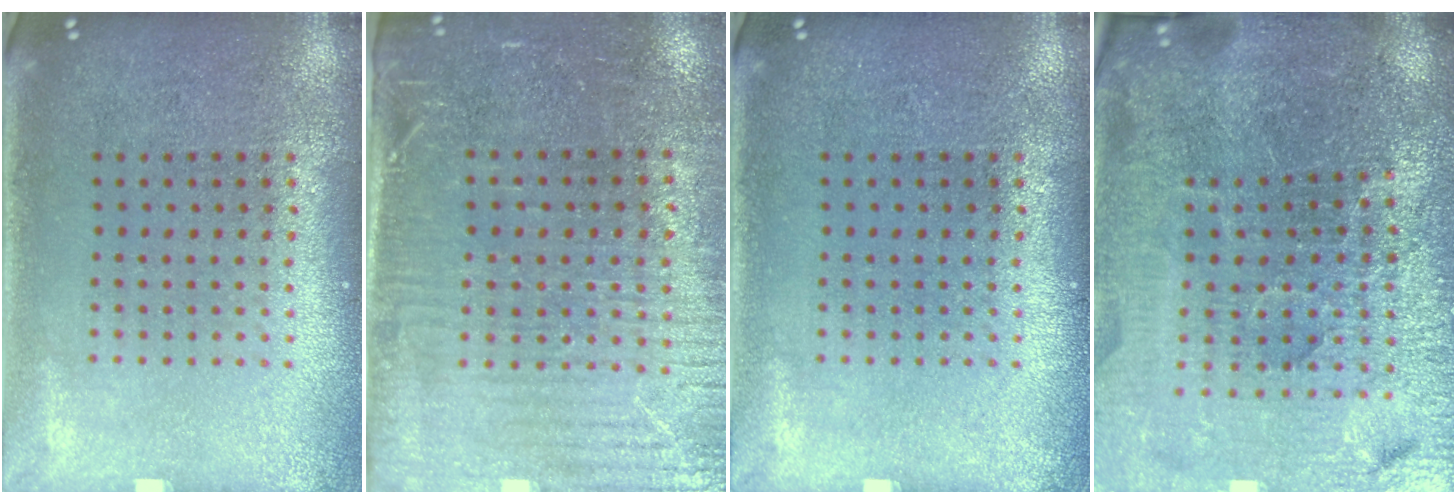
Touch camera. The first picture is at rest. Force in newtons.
{"total": 3.5, "press": 3.1, "slide": 1.5}
{"total": 0.0}
{"total": 5.5, "press": 5.1, "slide": 1.8}